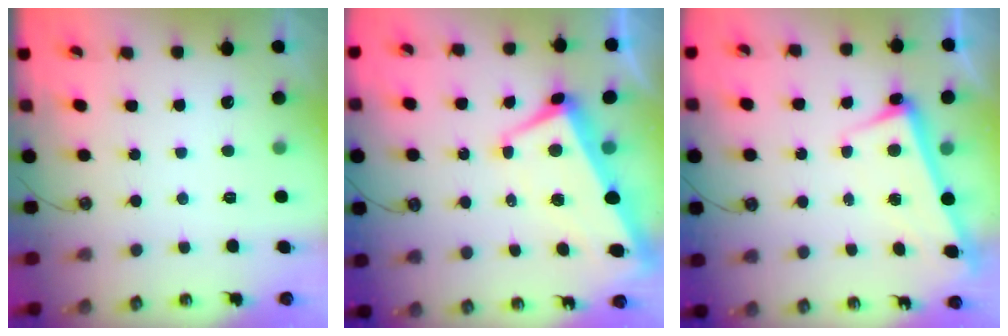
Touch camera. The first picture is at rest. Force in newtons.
{"total": 1.8, "press": 1.1, "slide": 1.3}
{"total": 2.6, "press": 2.4, "slide": 1.0}